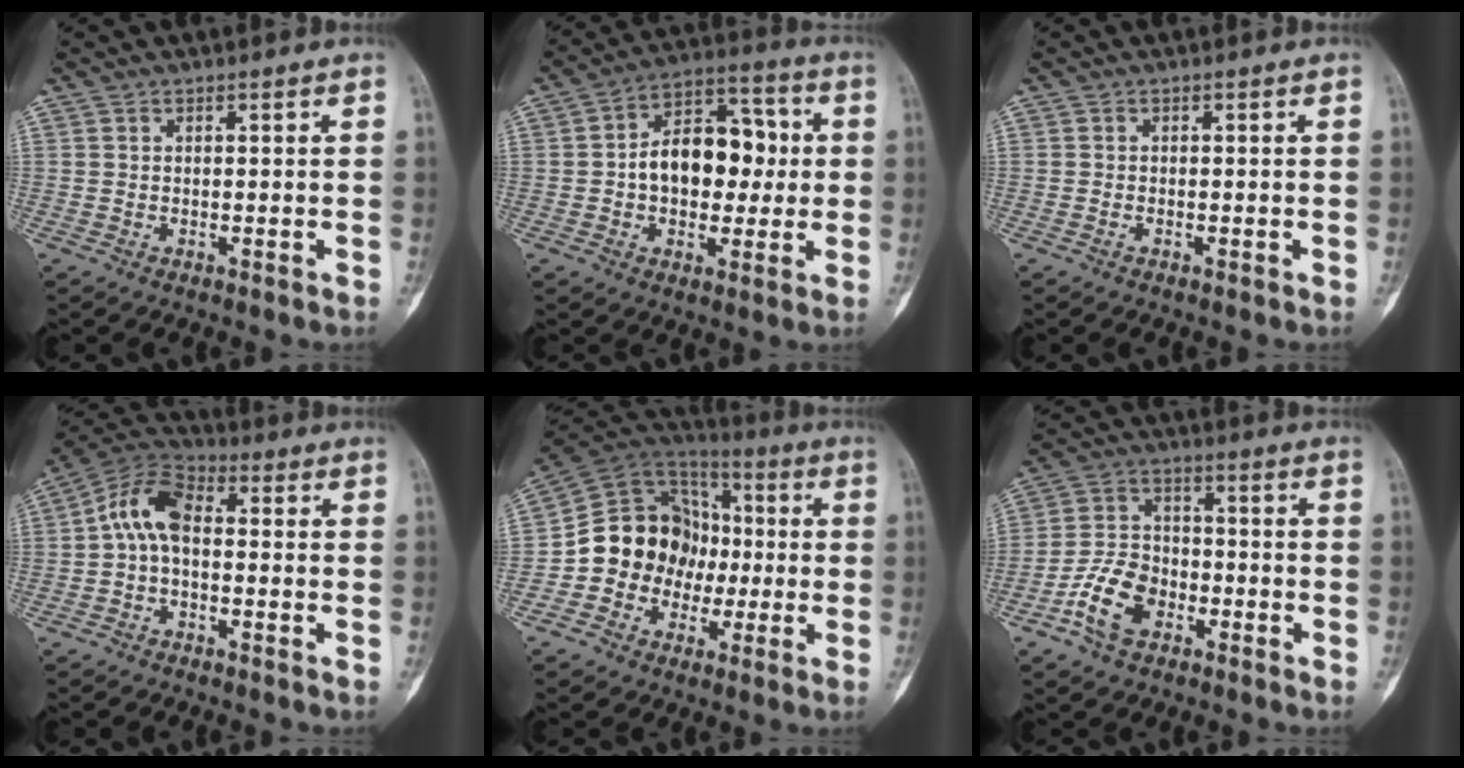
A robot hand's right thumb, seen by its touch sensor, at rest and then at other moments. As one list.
[{"total": 14.7, "force": [0.2, 9.9, 10.9], "torque": [-0.123, 0.036, -0.002]}, {"total": 0.0}, {"total": 9.0, "force": [-0.2, 5.4, 7.2], "torque": [-0.130, 0.032, -0.020]}, {"total": 15.8, "force": [-2.4, 13.8, 7.4], "torque": [-0.083, 0.057, -0.048]}, {"total": 9.8, "force": [-4.7, 6.5, 5.6], "torque": [-0.093, 0.033, -0.094]}]